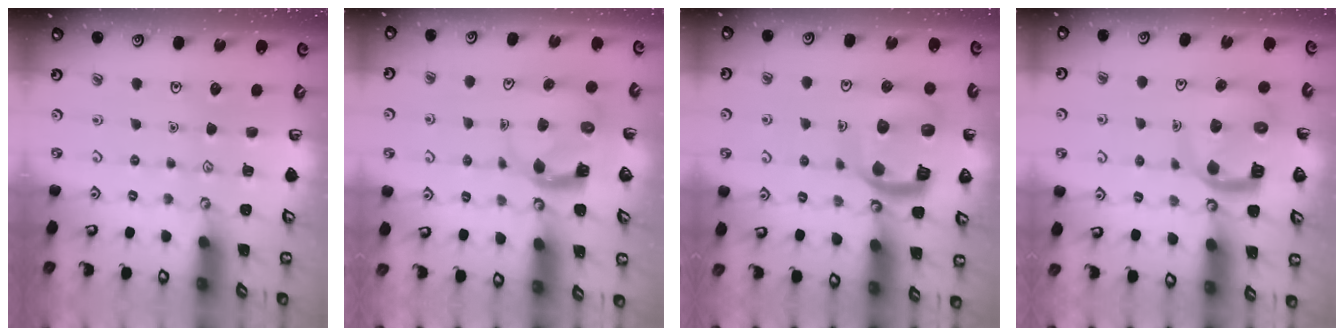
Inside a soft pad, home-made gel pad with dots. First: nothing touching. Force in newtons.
{"total": 3.8, "press": 3.7, "slide": 0.6}
{"total": 16.1, "press": 16.0, "slide": 1.8}
{"total": 9.0, "press": 9.0, "slide": 1.1}